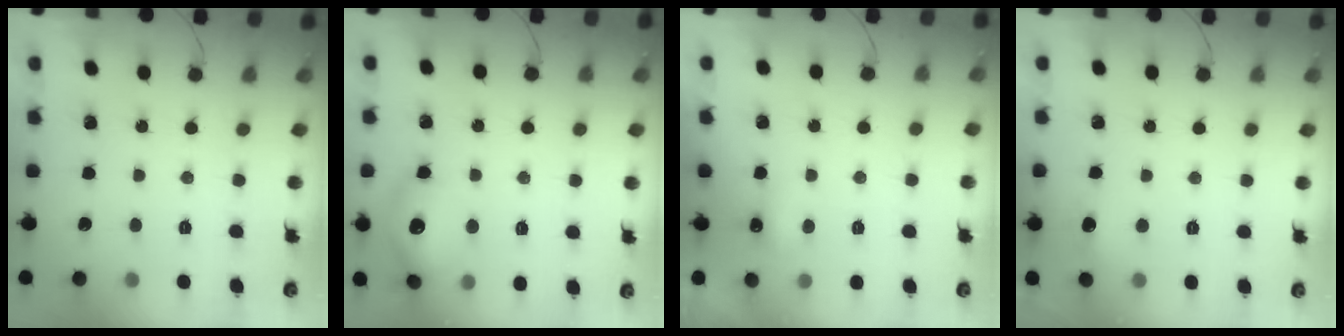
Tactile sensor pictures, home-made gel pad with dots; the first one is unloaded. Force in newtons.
{"total": 13.7, "press": 13.7, "slide": 0.9}
{"total": 4.2, "press": 4.0, "slide": 1.0}
{"total": 10.9, "press": 4.9, "slide": 9.7}